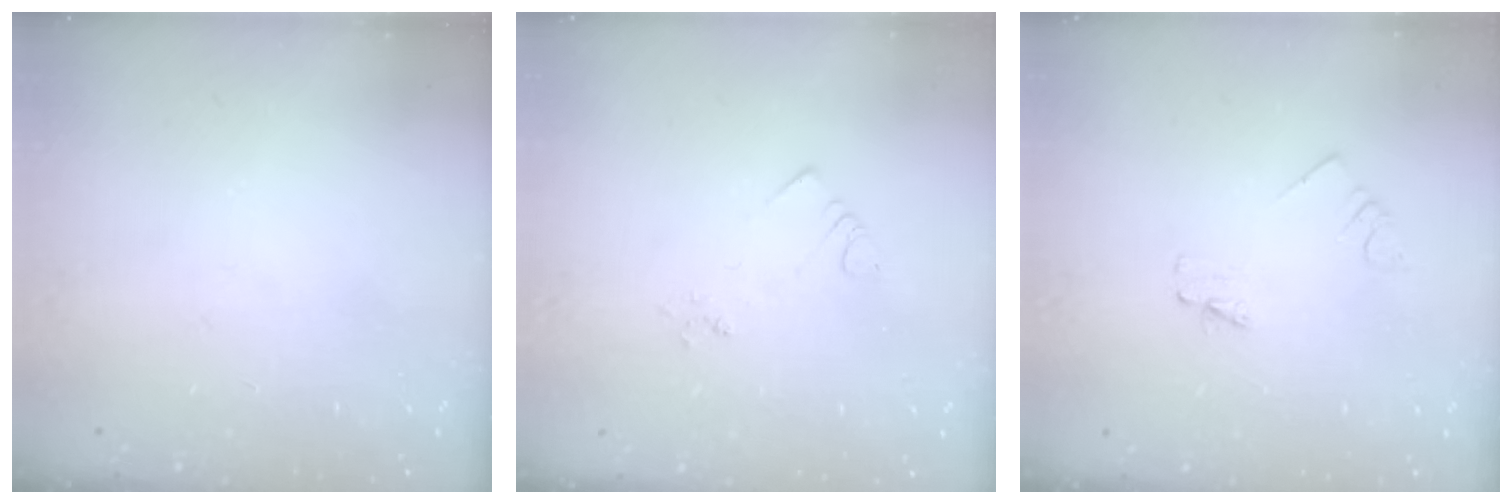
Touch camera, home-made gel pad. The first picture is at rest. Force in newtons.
{"total": 2.4, "press": 2.4, "slide": 0.4}
{"total": 1.6, "press": 1.6, "slide": 0.2}